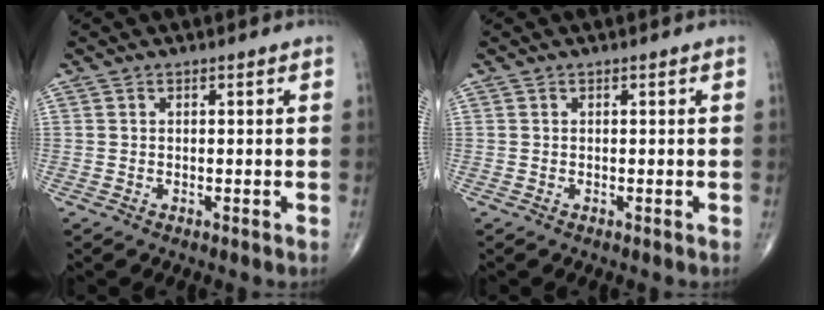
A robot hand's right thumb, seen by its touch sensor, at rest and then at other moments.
{"total": 0.0}